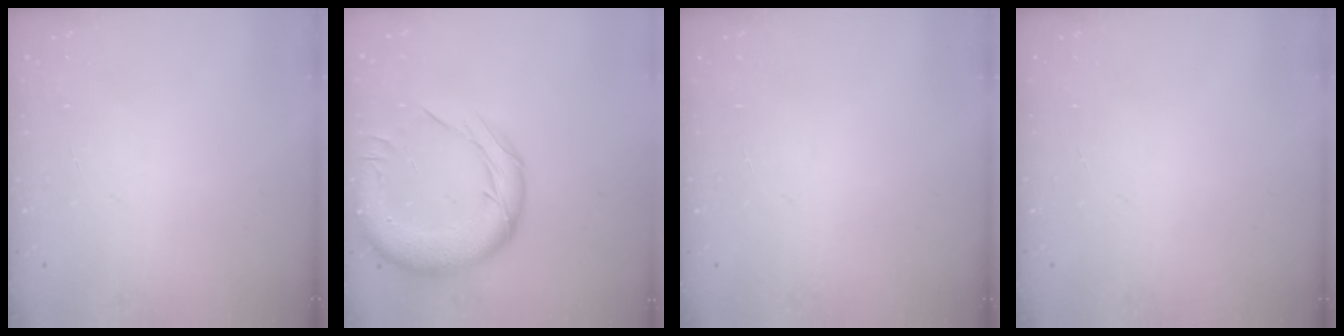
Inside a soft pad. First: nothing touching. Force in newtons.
{"total": 18.5, "press": 18.2, "slide": 3.6}
{"total": 0.0}
{"total": 0.0}